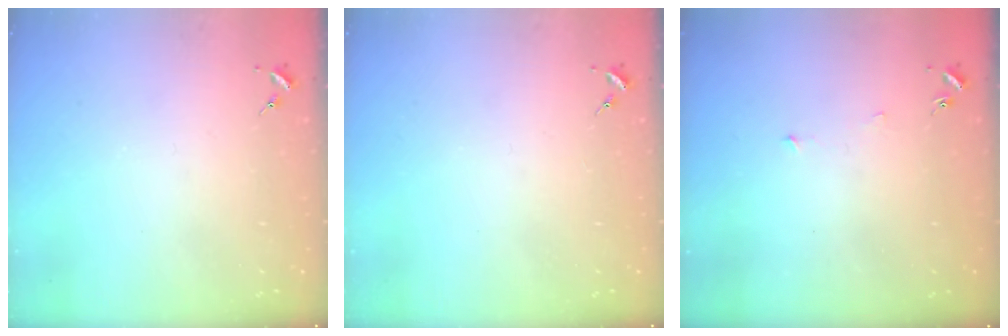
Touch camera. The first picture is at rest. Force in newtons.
{"total": 0.0}
{"total": 3.3, "press": 3.3, "slide": 0.3}